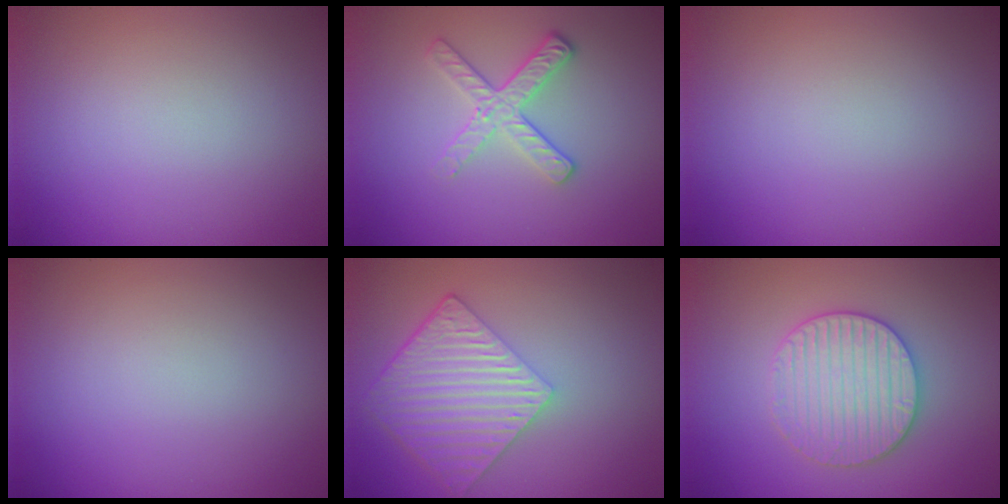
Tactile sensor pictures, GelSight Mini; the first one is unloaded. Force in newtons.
{"total": 2.8, "press": 2.5, "slide": 1.3}
{"total": 0.0}
{"total": 0.0}
{"total": 6.1, "press": 4.5, "slide": 4.1}
{"total": 4.0, "press": 3.9, "slide": 0.8}